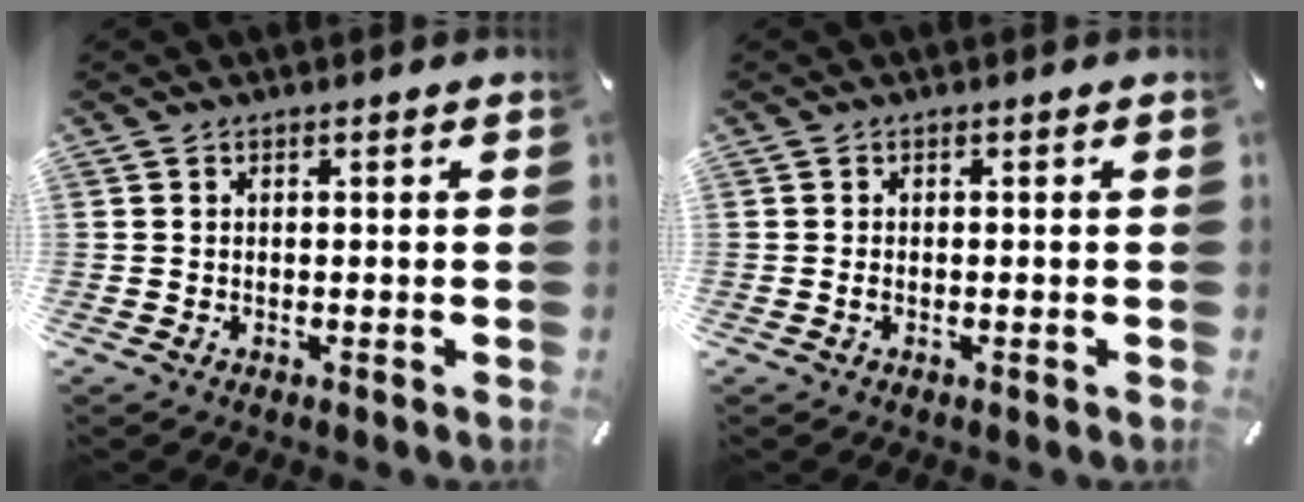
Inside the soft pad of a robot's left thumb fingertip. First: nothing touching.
{"total": 0.6, "force": [-0.3, 0.2, 0.5], "torque": [-0.008, -0.001, -0.005]}